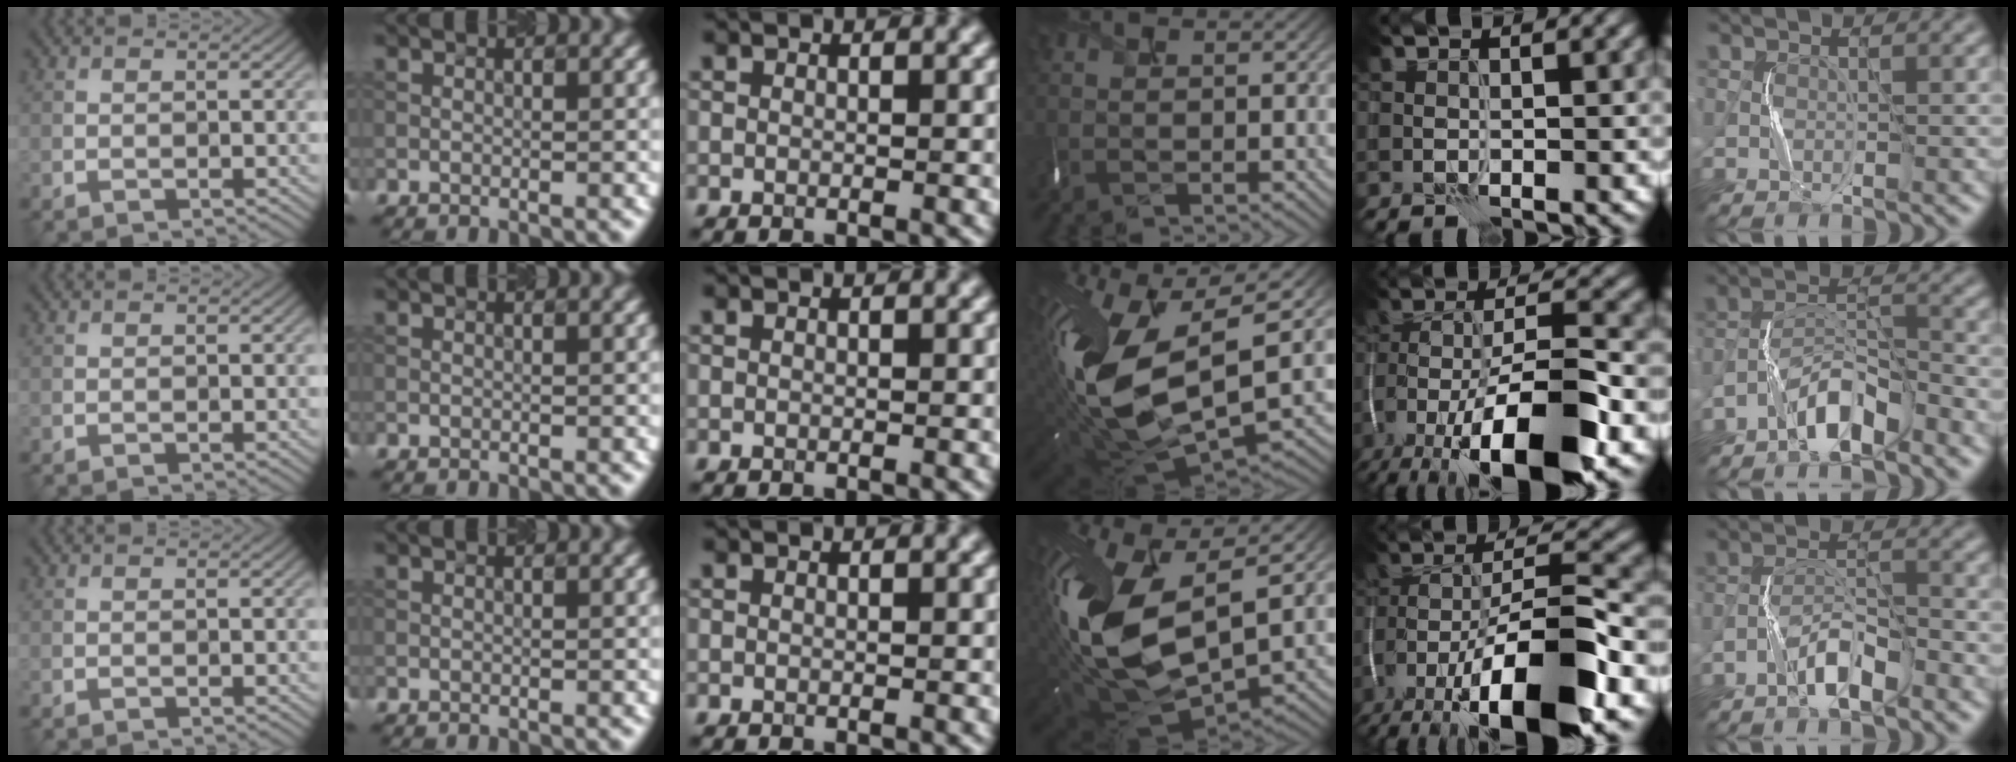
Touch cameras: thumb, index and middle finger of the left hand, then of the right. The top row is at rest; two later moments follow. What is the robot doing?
{"motion": "shake", "object": "box of matches"}